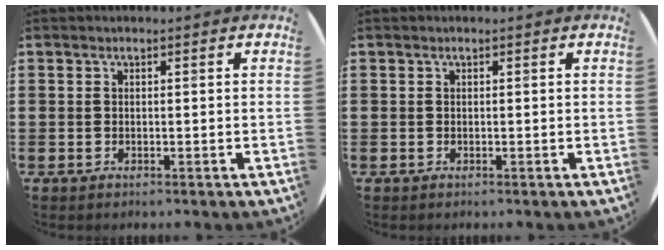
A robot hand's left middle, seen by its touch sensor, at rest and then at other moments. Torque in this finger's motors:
{"motor_torque": [-0.14, 0.14, 0.00, 0.00]}